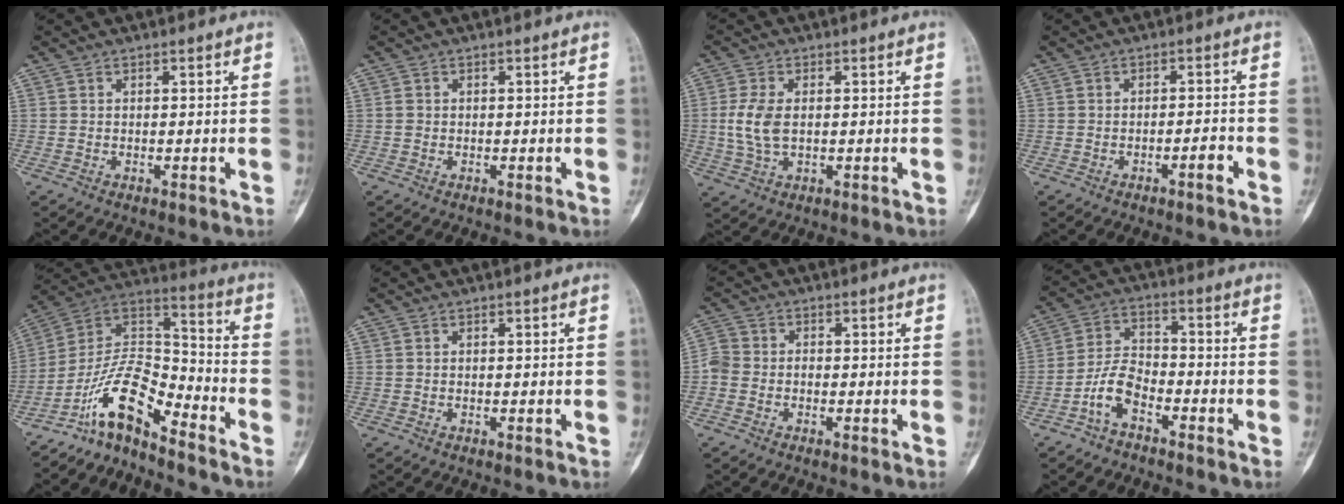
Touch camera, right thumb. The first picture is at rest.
{"total": 0.7, "force": [-0.1, 0.6, 0.3], "torque": [-0.005, 0.002, 0.000]}
{"total": 6.3, "force": [0.2, 3.6, 5.1], "torque": [-0.119, 0.001, 0.004]}
{"total": 2.7, "force": [-1.5, 0.4, 2.2], "torque": [-0.036, 0.012, -0.025]}
{"total": 12.8, "force": [-9.5, 4.1, 7.5], "torque": [-0.134, 0.104, -0.184]}
{"total": 0.0}
{"total": 3.8, "force": [-1.2, 3.1, 1.9], "torque": [-0.039, 0.008, -0.036]}
{"total": 6.8, "force": [-4.0, 3.2, 4.4], "torque": [-0.087, 0.038, -0.088]}